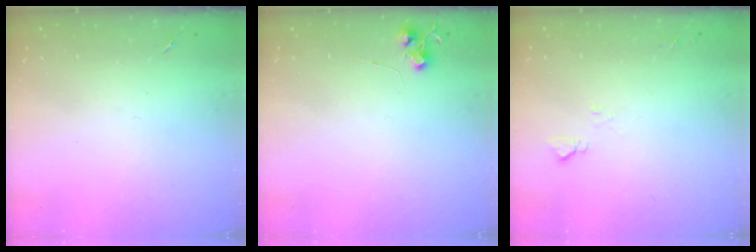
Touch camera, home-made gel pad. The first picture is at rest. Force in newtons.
{"total": 6.0, "press": 6.0, "slide": 0.5}
{"total": 4.9, "press": 4.9, "slide": 0.6}